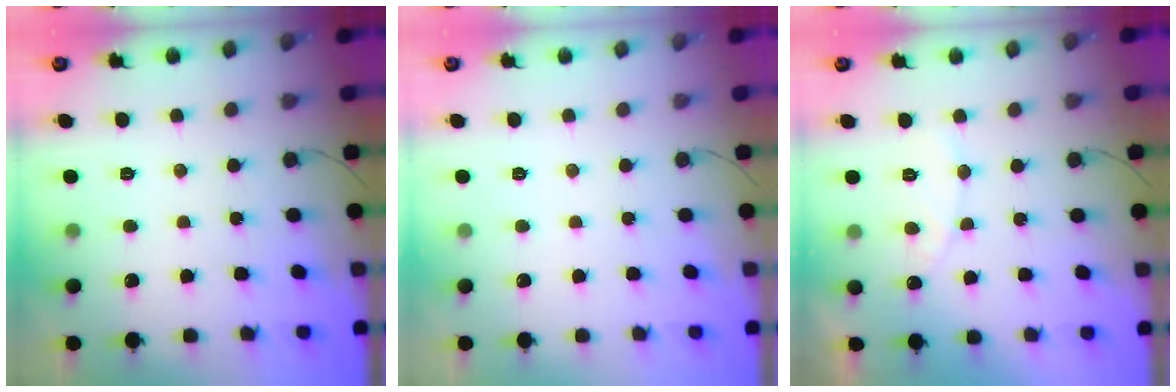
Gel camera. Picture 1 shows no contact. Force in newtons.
{"total": 0.0}
{"total": 5.8, "press": 5.8, "slide": 0.5}